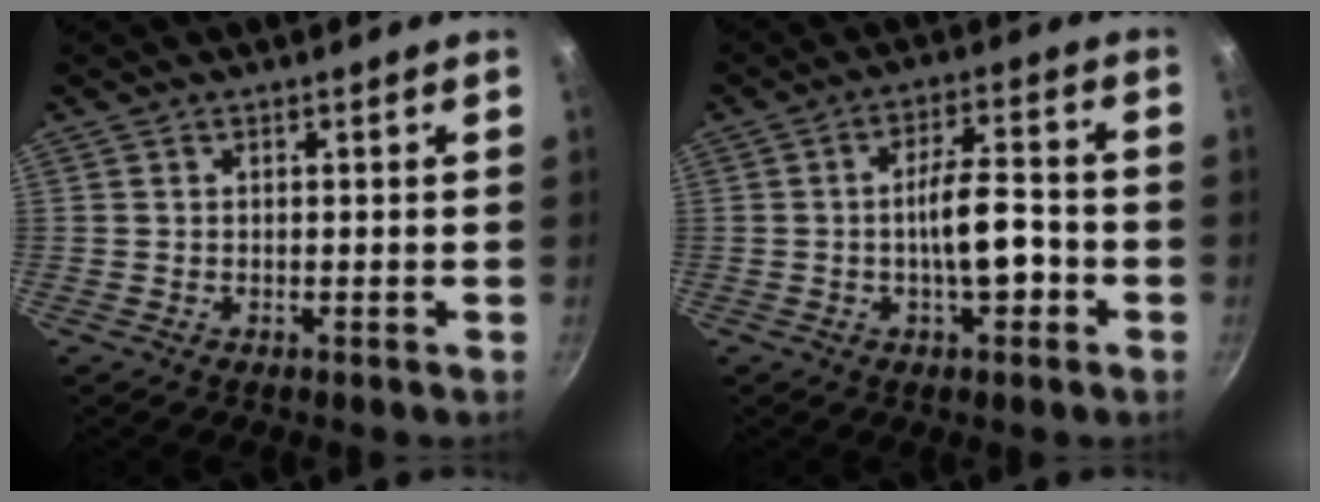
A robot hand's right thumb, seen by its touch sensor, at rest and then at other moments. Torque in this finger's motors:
{"motor_torque": [2.44, 2.57, 1.22, -0.57, 0.58]}